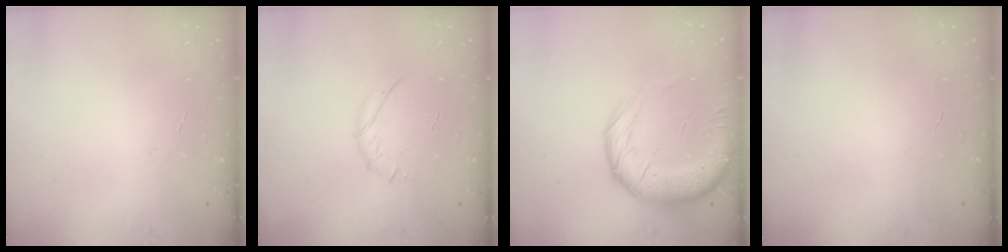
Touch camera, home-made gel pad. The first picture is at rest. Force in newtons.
{"total": 3.9, "press": 3.8, "slide": 1.0}
{"total": 15.8, "press": 15.3, "slide": 3.9}
{"total": 0.0}